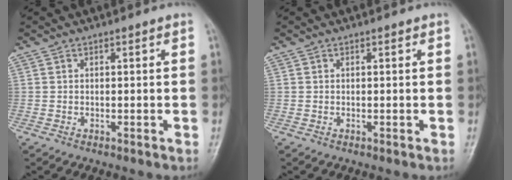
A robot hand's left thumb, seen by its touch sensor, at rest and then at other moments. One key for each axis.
{"total": 0.0}